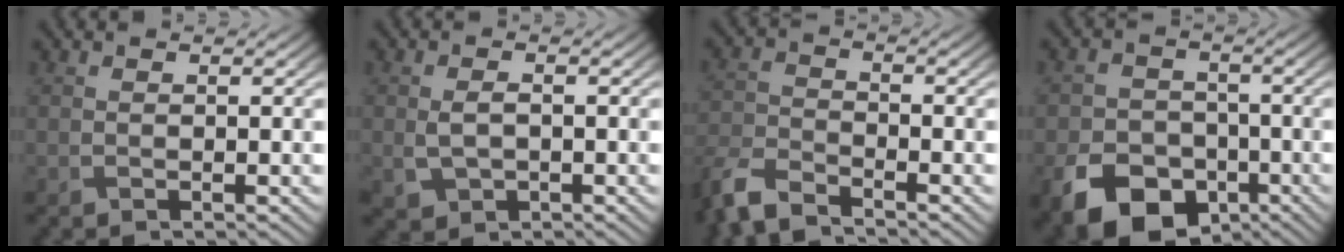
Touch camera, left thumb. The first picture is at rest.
{"total": 2.8, "force": [-0.3, 1.9, 2.1], "torque": [-0.051, -0.007, -0.001]}
{"total": 6.0, "force": [-5.3, 1.6, 2.4], "torque": [-0.056, -0.012, -0.119]}
{"total": 10.0, "force": [-5.1, 7.1, 4.9], "torque": [-0.107, -0.030, -0.094]}